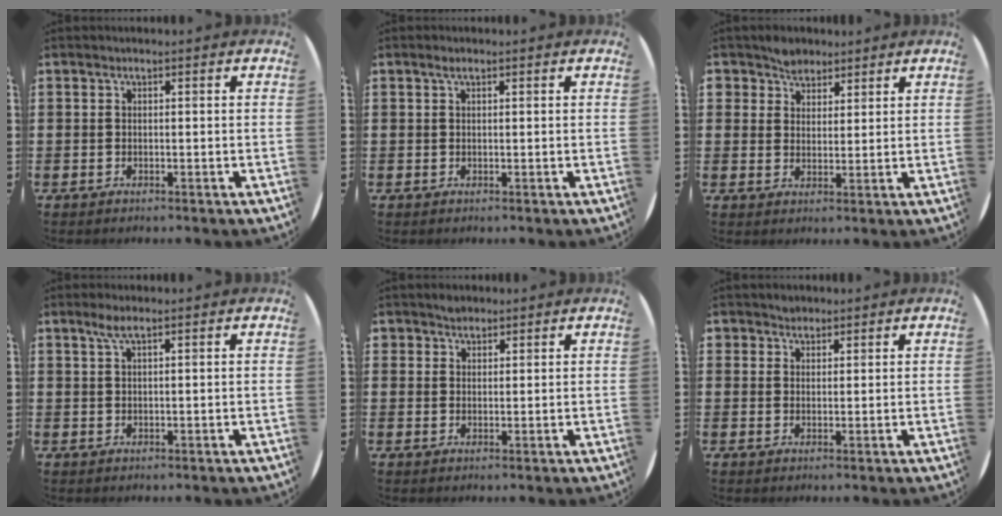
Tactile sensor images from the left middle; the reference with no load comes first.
{"total": 0.7, "force": [0.4, 0.2, 0.6], "torque": [-0.012, 0.003, 0.007]}
{"total": 3.6, "force": [2.9, 2.0, 0.0], "torque": [-0.013, 0.005, 0.056]}
{"total": 2.1, "force": [1.3, 0.2, 1.7], "torque": [-0.036, 0.003, 0.022]}
{"total": 1.8, "force": [1.6, 0.8, -0.1], "torque": [0.006, 0.000, 0.032]}
{"total": 1.7, "force": [1.5, 0.8, -0.2], "torque": [0.009, 0.000, 0.030]}